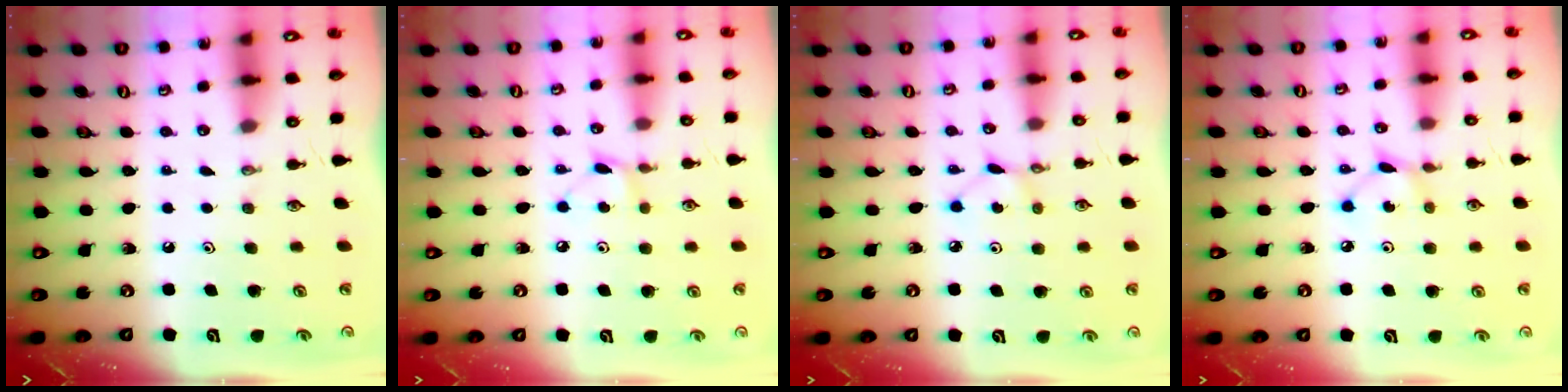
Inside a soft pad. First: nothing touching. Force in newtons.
{"total": 5.1, "press": 5.1, "slide": 0.6}
{"total": 2.2, "press": 2.2, "slide": 0.1}
{"total": 2.8, "press": 2.8, "slide": 0.2}